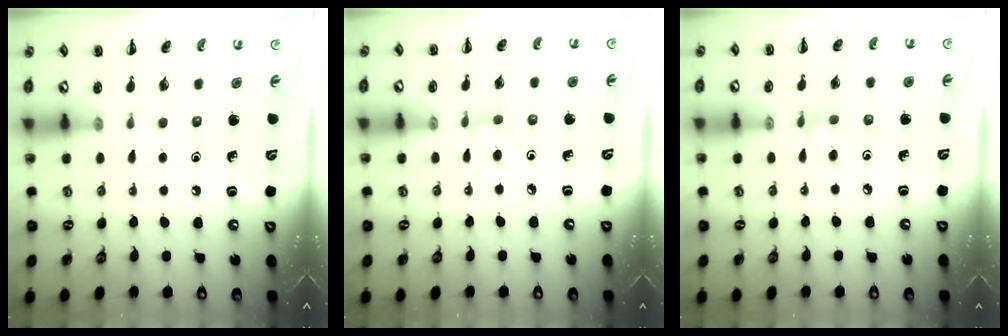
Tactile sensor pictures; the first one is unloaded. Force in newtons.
{"total": 3.5, "press": 3.3, "slide": 1.2}
{"total": 3.4, "press": 3.3, "slide": 0.7}